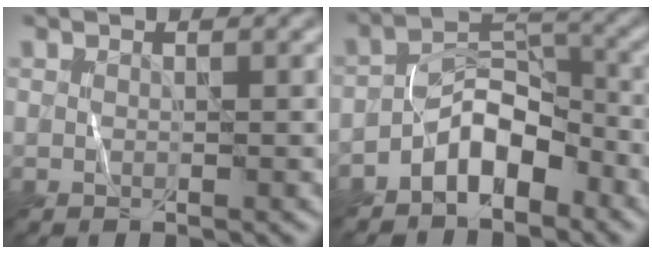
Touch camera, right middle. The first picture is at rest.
{"total": 4.6, "force": [-3.0, 2.4, 2.6], "torque": [-0.031, 0.029, -0.059]}